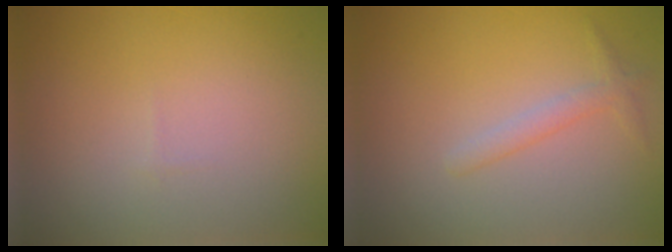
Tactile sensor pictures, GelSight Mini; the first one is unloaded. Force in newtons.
{"total": 1.4, "press": 1.4, "slide": 0.1}